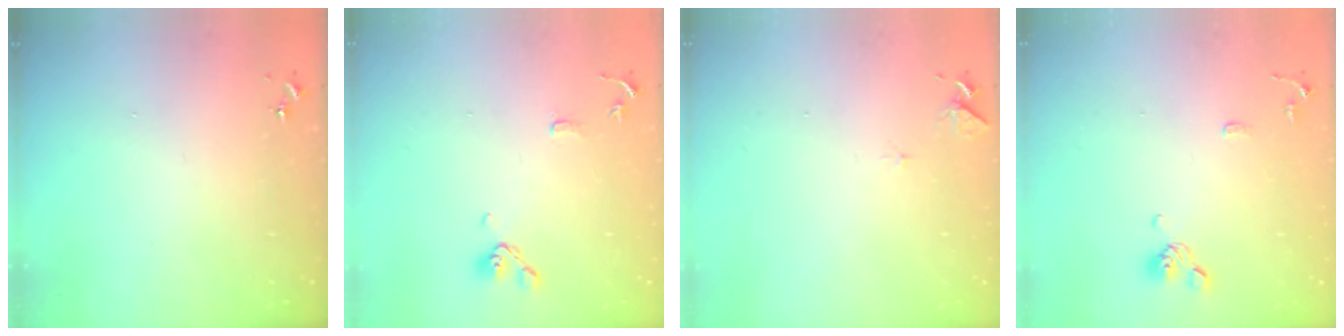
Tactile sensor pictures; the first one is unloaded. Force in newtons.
{"total": 10.5, "press": 10.4, "slide": 1.9}
{"total": 6.2, "press": 6.2, "slide": 0.6}
{"total": 8.8, "press": 8.6, "slide": 2.0}